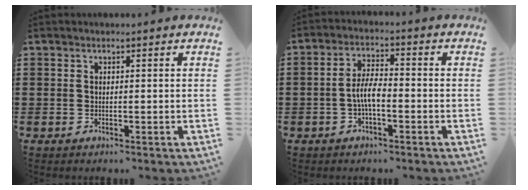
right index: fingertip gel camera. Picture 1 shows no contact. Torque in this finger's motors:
{"motor_torque": [1.58, -0.56, 0.20, 0.16]}